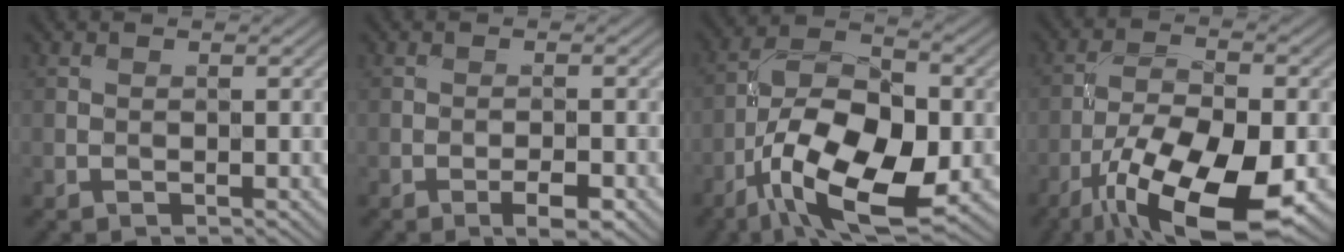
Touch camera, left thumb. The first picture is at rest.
{"total": 2.6, "force": [-1.4, 0.7, 2.1], "torque": [-0.037, 0.002, -0.025]}
{"total": 14.7, "force": [-5.9, 6.9, 11.6], "torque": [-0.212, -0.010, -0.119]}
{"total": 15.0, "force": [-7.7, 5.5, 11.7], "torque": [-0.218, -0.018, -0.137]}